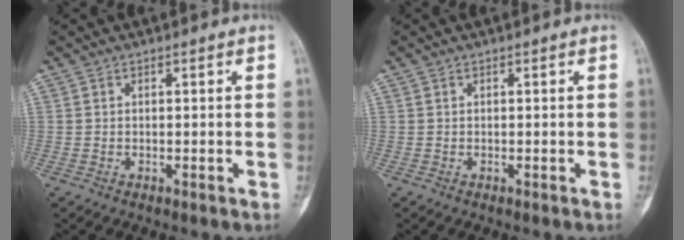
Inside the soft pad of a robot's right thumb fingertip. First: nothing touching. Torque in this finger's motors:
{"motor_torque": [0.55, 0.50, 0.06, -0.08, 0.03]}